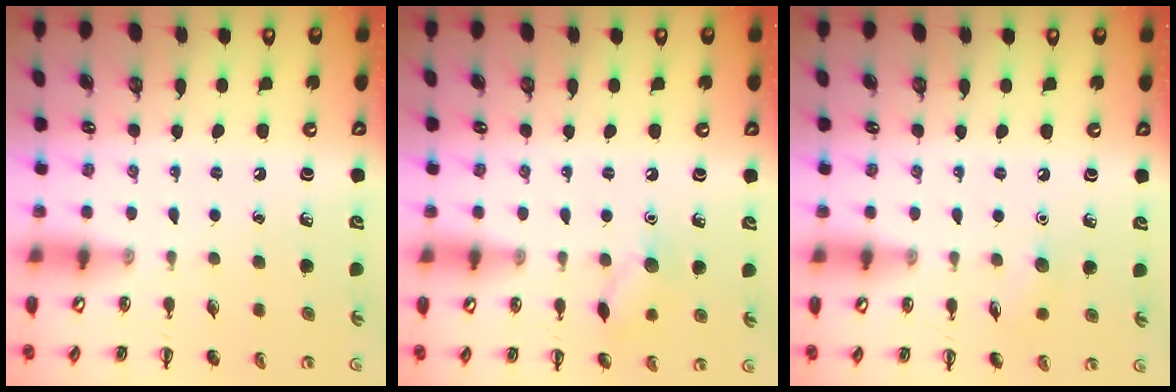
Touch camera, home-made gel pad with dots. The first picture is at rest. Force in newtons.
{"total": 7.6, "press": 7.6, "slide": 1.0}
{"total": 5.7, "press": 5.6, "slide": 1.5}